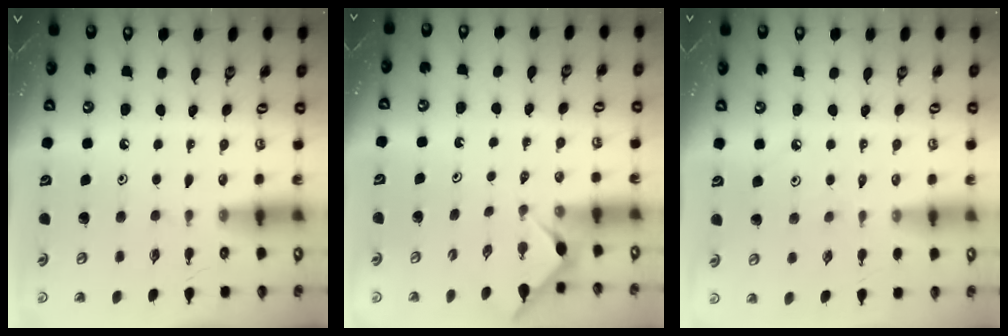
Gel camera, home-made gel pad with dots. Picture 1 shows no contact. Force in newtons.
{"total": 3.2, "press": 3.2, "slide": 0.5}
{"total": 4.4, "press": 4.3, "slide": 0.6}